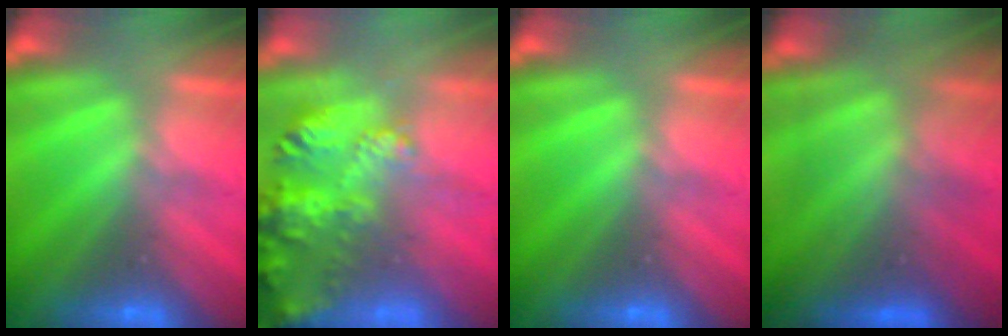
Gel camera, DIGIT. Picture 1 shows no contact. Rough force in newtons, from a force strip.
{"total": 6.5}
{"total": 0.0}
{"total": 4.2}